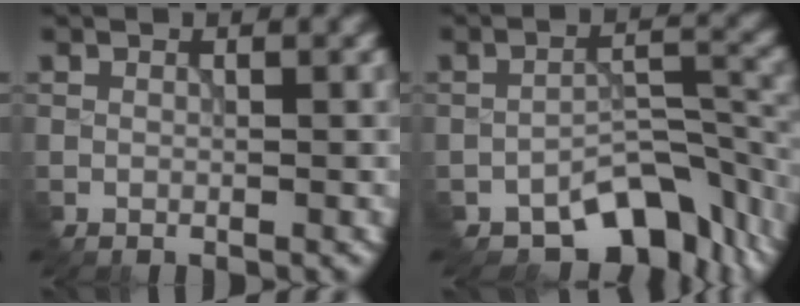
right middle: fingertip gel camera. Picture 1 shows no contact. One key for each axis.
{"total": 7.3, "fx": -5.3, "fy": 3.5, "fz": 3.6, "tx": -0.035, "ty": -0.008, "tz": -0.082}